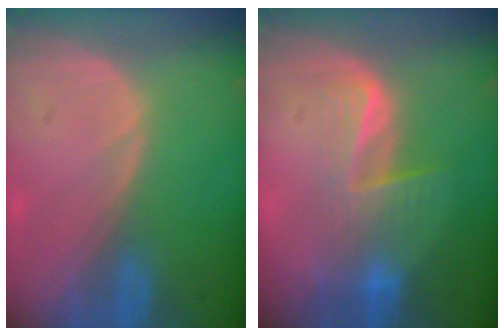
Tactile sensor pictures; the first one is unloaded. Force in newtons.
{"total": 6.4, "press": 6.2, "slide": 1.9}